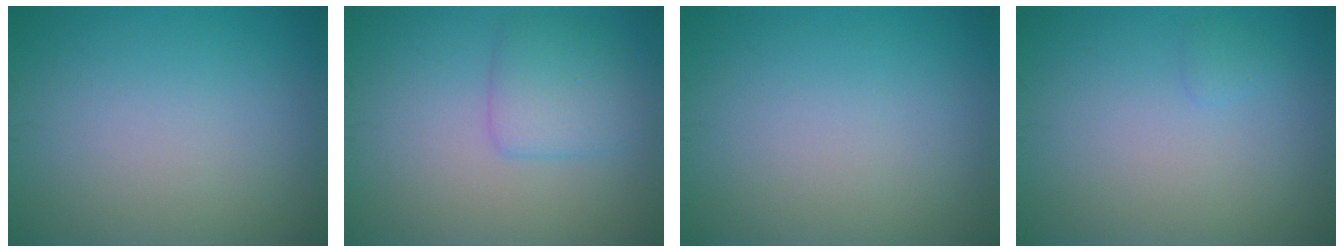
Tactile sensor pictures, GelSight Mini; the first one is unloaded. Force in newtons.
{"total": 2.8, "press": 2.8, "slide": 0.2}
{"total": 0.0}
{"total": 0.6, "press": 0.6, "slide": 0.1}